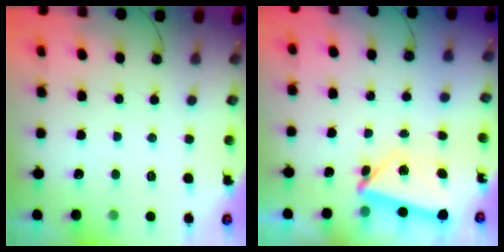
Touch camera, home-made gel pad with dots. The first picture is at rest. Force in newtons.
{"total": 5.7, "press": 5.6, "slide": 0.7}